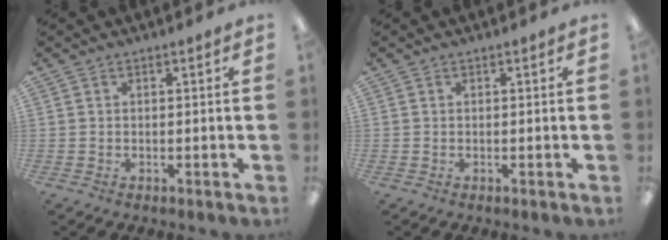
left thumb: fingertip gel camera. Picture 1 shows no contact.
{"total": 0.0}